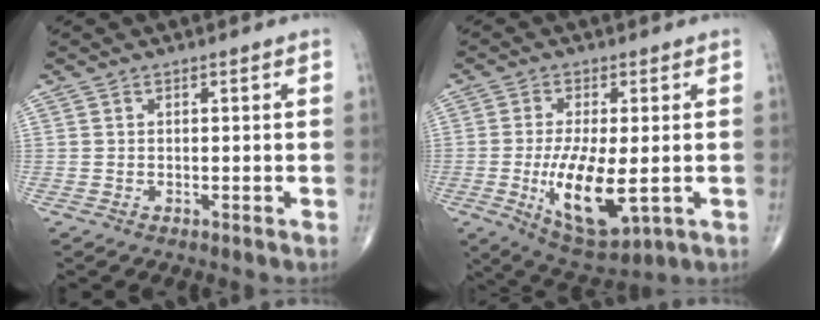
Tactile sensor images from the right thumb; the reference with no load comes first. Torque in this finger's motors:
{"motor_torque": [2.31, 1.96, 1.53, 0.14, 0.47]}